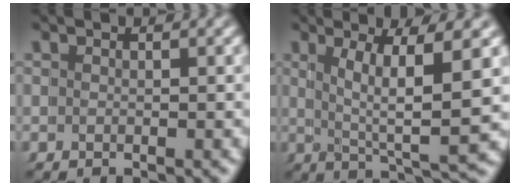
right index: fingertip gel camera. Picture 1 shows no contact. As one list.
[{"total": 5.2, "force": [1.1, -1.0, 4.9], "torque": [-0.072, -0.013, 0.030]}]